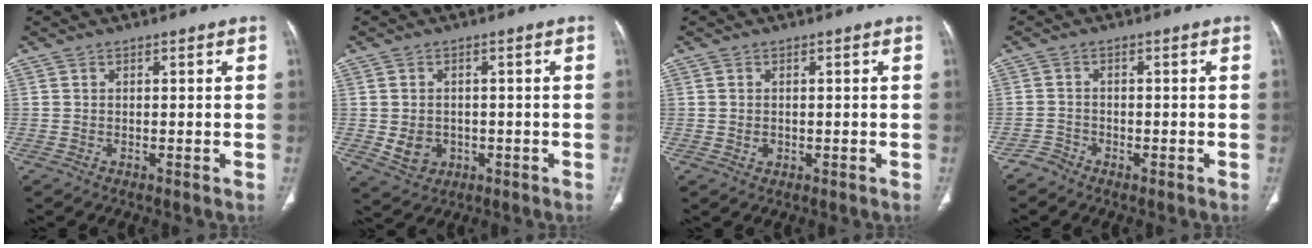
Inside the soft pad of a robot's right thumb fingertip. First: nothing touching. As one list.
[{"total": 4.9, "force": [-0.8, 4.2, 2.5], "torque": [-0.028, 0.005, 0.000]}, {"total": 1.3, "force": [-0.1, 1.0, 0.8], "torque": [-0.011, 0.000, 0.002]}, {"total": 1.9, "force": [-1.6, 0.9, -0.2], "torque": [0.008, 0.004, -0.036]}]